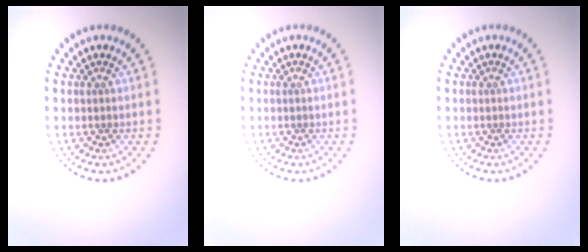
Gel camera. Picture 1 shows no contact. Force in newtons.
{"total": 0.0}
{"total": 0.0}